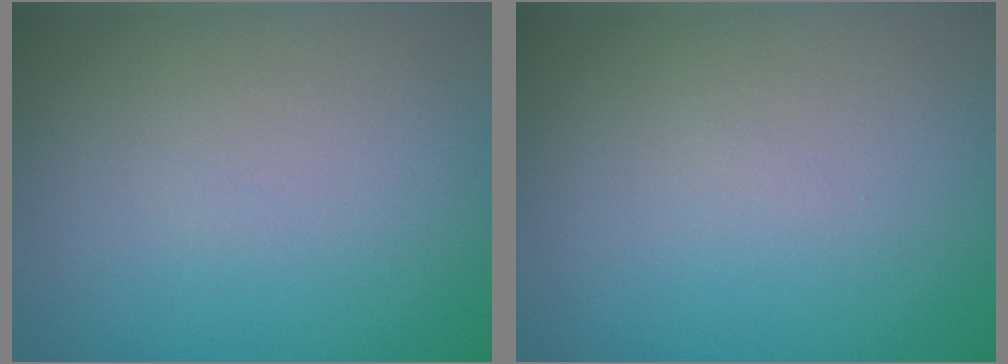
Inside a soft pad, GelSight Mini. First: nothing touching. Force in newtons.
{"total": 0.0}